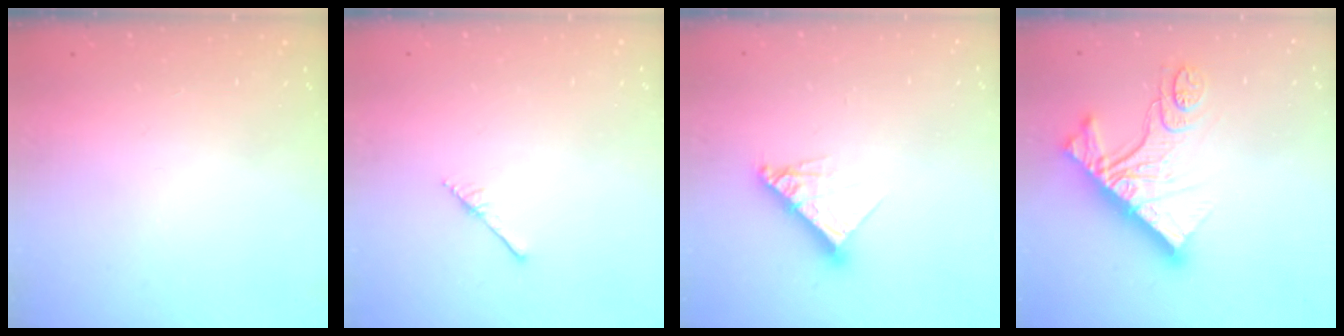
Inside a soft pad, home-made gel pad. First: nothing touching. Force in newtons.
{"total": 2.9, "press": 2.9, "slide": 0.2}
{"total": 10.7, "press": 10.6, "slide": 0.9}
{"total": 15.2, "press": 15.2, "slide": 1.3}